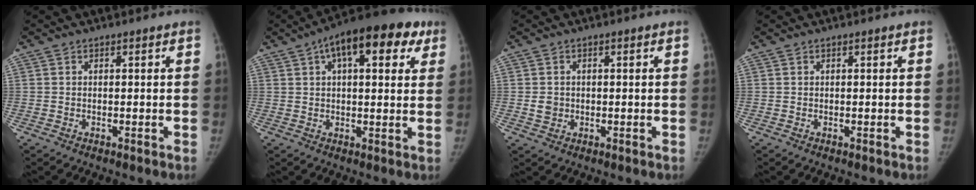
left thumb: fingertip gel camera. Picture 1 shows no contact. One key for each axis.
{"total": 16.4, "fx": 7.4, "fy": 7.3, "fz": 12.6, "tx": -0.155, "ty": 0.018, "tz": 0.102}
{"total": 2.3, "fx": -0.2, "fy": 2.1, "fz": 1.0, "tx": -0.005, "ty": 0.003, "tz": 0.001}
{"total": 0.0}